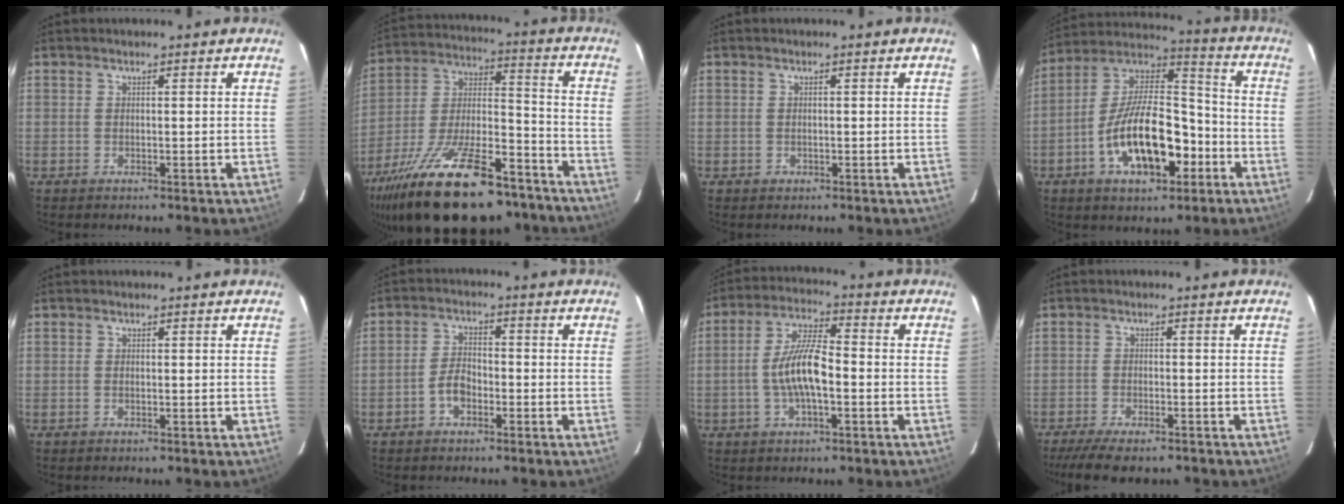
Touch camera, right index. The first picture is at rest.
{"total": 29.3, "force": [-20.5, 10.8, 18.0], "torque": [-0.336, -0.022, -0.308]}
{"total": 0.7, "force": [-0.3, 0.6, 0.1], "torque": [0.002, 0.000, -0.003]}
{"total": 18.4, "force": [-7.0, 8.5, 14.7], "torque": [-0.277, 0.015, -0.116]}
{"total": 0.0}
{"total": 4.0, "force": [-2.1, 2.4, 2.5], "torque": [-0.053, 0.011, -0.038]}
{"total": 9.3, "force": [-2.0, 2.8, 8.7], "torque": [-0.175, 0.010, -0.037]}
{"total": 9.5, "force": [-7.7, 2.4, 4.9], "torque": [-0.117, -0.028, -0.128]}